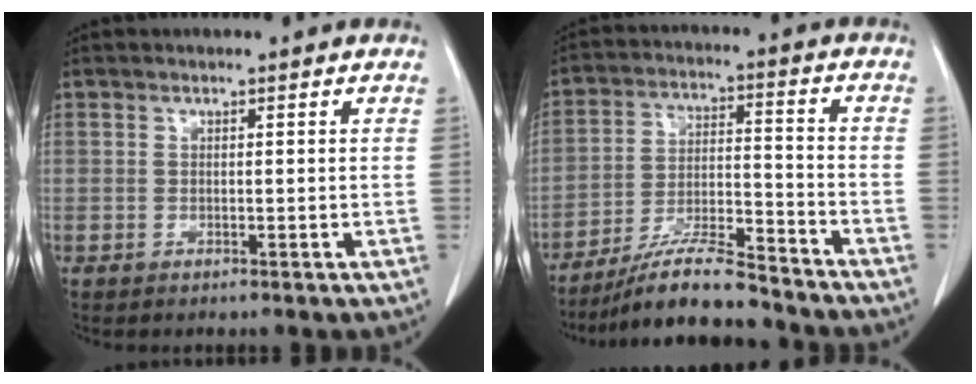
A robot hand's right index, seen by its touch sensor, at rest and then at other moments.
{"total": 10.0, "force": [-8.9, 1.3, 4.4], "torque": [-0.077, -0.002, -0.157]}